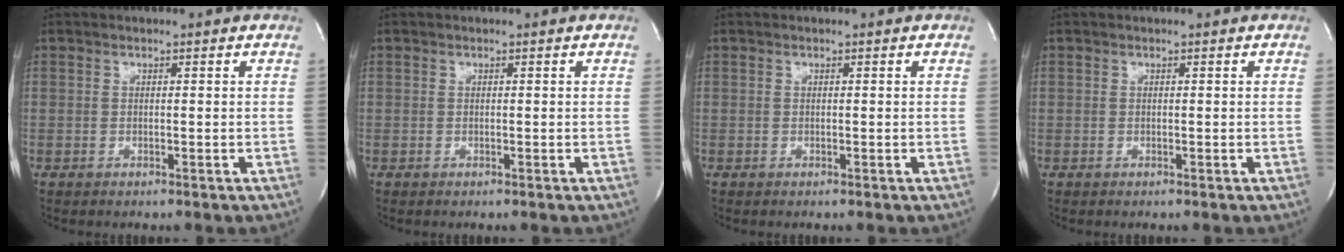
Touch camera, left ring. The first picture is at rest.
{"total": 0.0}
{"total": 0.0}
{"total": 0.0}